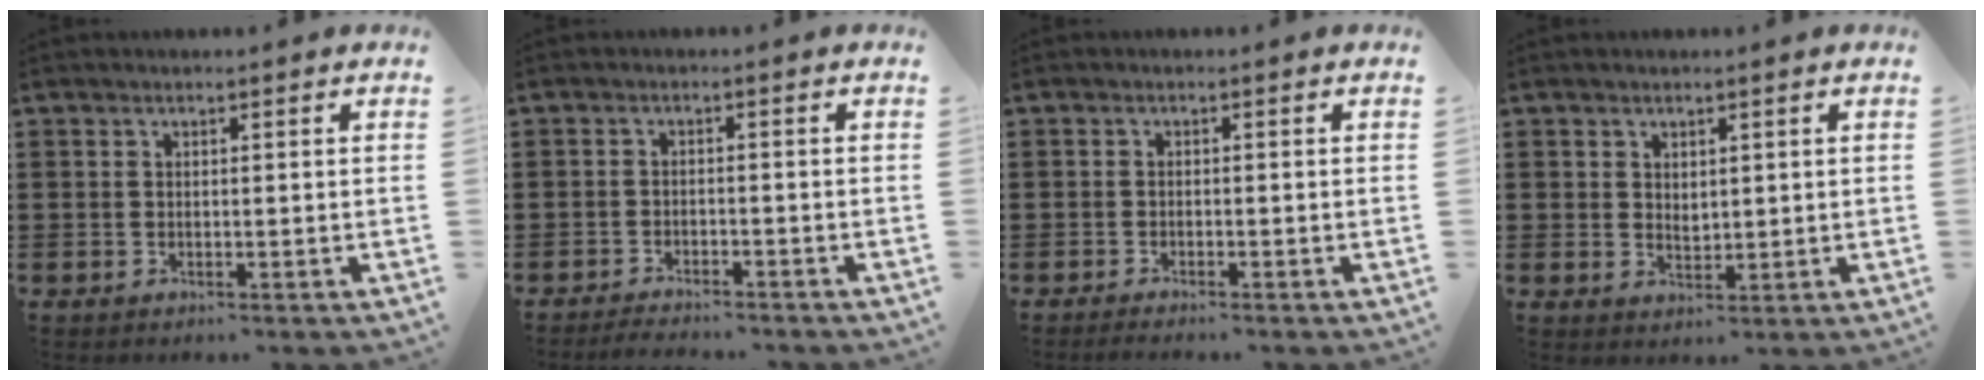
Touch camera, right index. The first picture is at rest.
{"total": 2.1, "force": [-2.1, 0.1, 0.1], "torque": [-0.007, 0.002, -0.045]}
{"total": 0.9, "force": [-0.9, -0.1, 0.2], "torque": [-0.004, -0.002, -0.018]}
{"total": 1.8, "force": [1.2, 1.2, 0.5], "torque": [-0.014, 0.006, 0.024]}